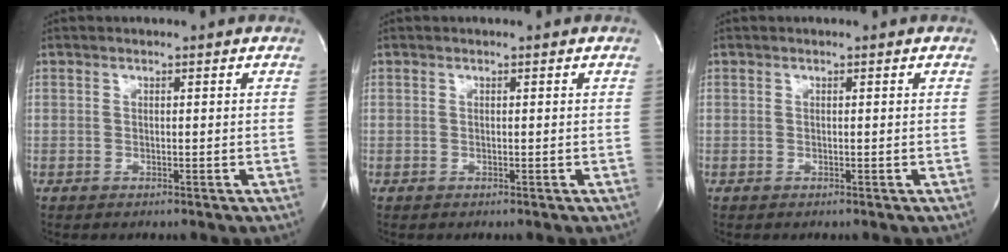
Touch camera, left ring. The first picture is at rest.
{"total": 0.0}
{"total": 0.0}